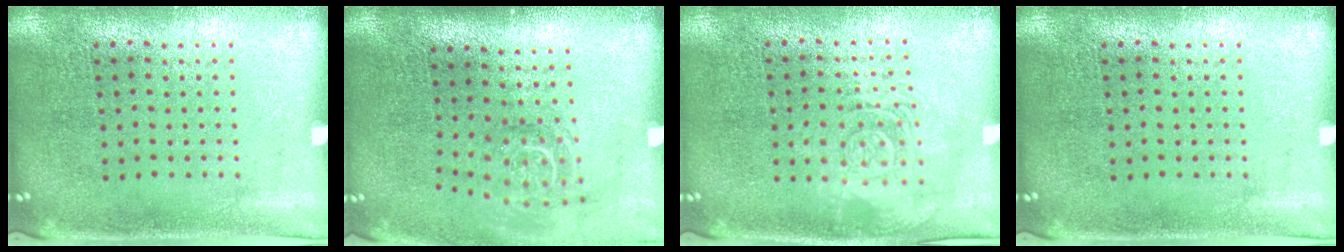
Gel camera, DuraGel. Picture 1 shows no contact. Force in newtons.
{"total": 1.7, "press": 1.2, "slide": 1.2}
{"total": 2.6, "press": 2.6, "slide": 0.4}
{"total": 0.0}